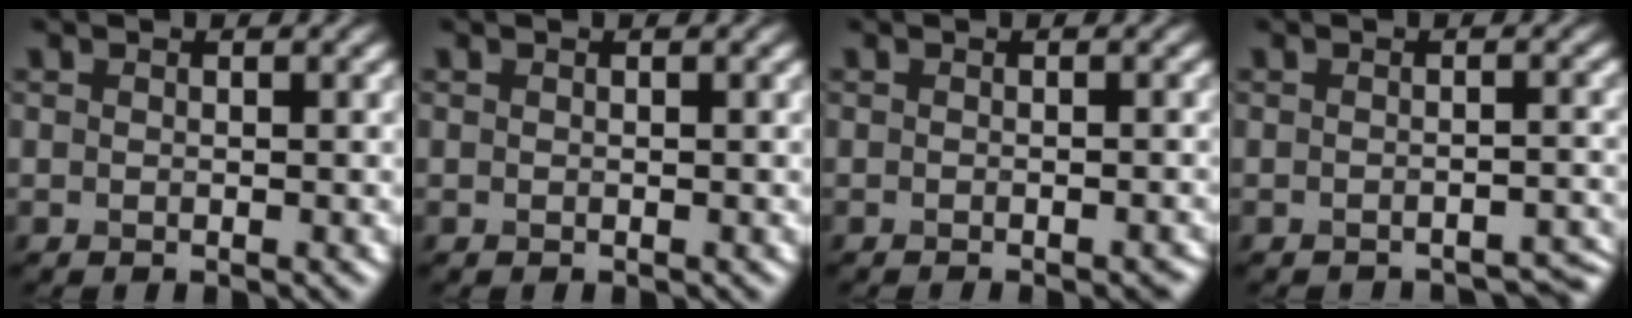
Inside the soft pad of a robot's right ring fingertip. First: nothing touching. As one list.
[{"total": 0.0}, {"total": 1.5, "force": [-1.1, 0.4, 1.0], "torque": [0.002, -0.001, -0.013]}, {"total": 2.6, "force": [-2.5, 0.3, 0.5], "torque": [0.002, 0.001, -0.028]}]